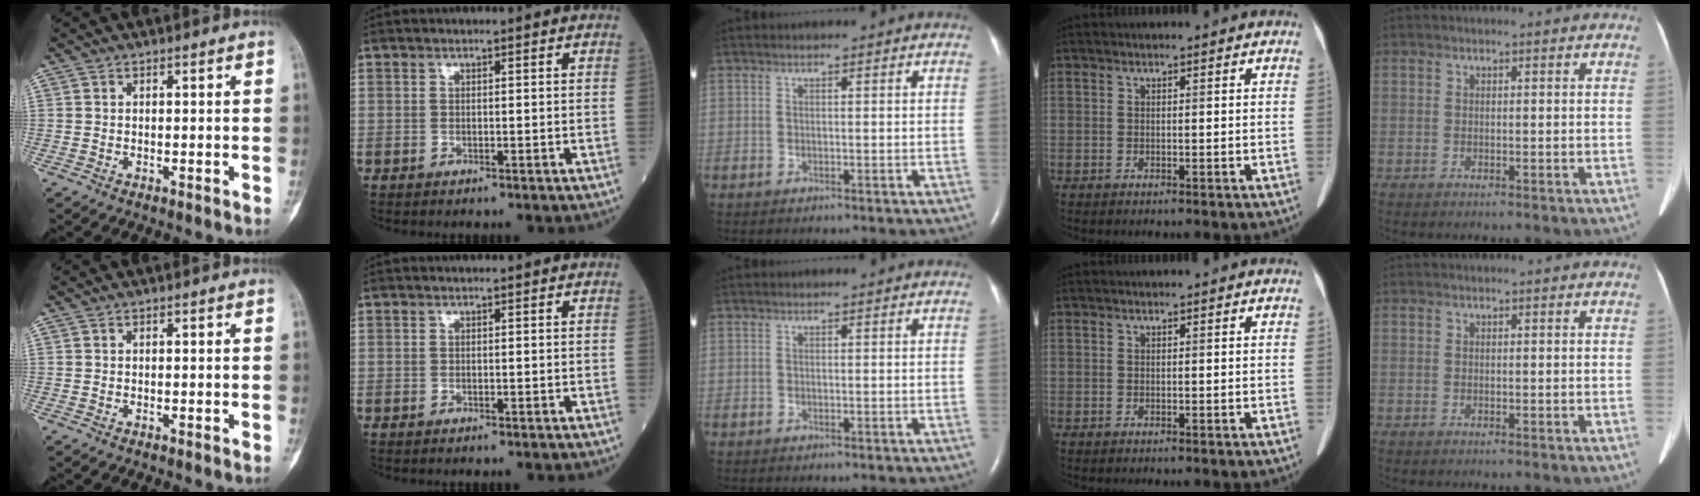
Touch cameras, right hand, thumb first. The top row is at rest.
{}